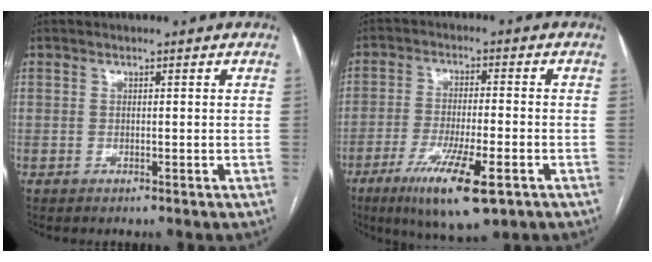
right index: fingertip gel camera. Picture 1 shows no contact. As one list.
[{"total": 12.5, "force": [-6.8, 1.9, 10.3], "torque": [-0.182, -0.029, -0.109]}]